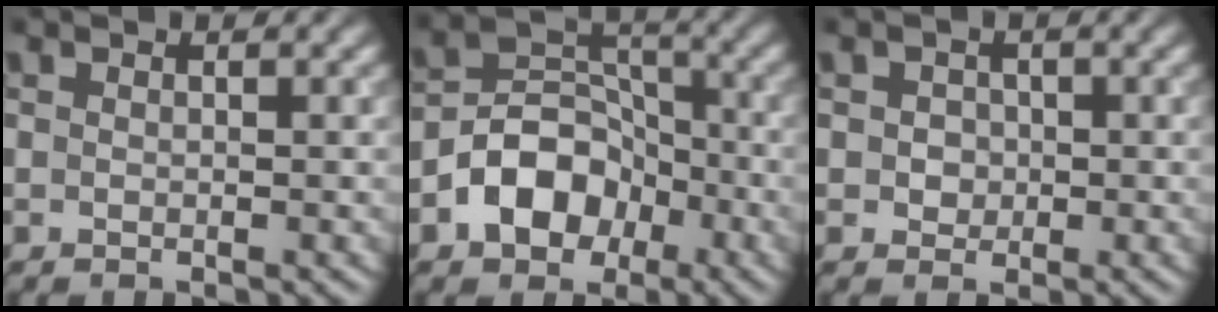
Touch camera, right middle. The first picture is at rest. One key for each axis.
{"total": 6.0, "fx": -2.9, "fy": 4.4, "fz": 3.0, "tx": -0.039, "ty": 0.005, "tz": -0.060}
{"total": 1.4, "fx": 0.1, "fy": 1.3, "fz": 0.5, "tx": -0.003, "ty": -0.002, "tz": 0.001}